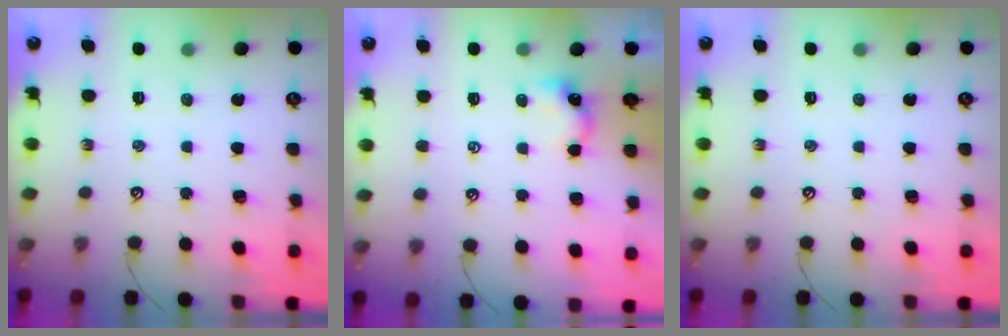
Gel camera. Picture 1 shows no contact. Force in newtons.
{"total": 0.0}
{"total": 0.0}